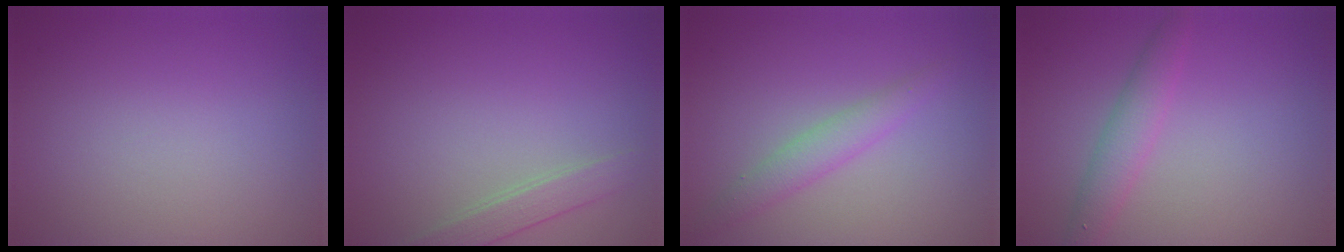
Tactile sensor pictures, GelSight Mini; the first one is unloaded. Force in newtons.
{"total": 1.8, "press": 1.8, "slide": 0.1}
{"total": 2.3, "press": 2.3, "slide": 0.0}
{"total": 2.5, "press": 2.5, "slide": 0.2}